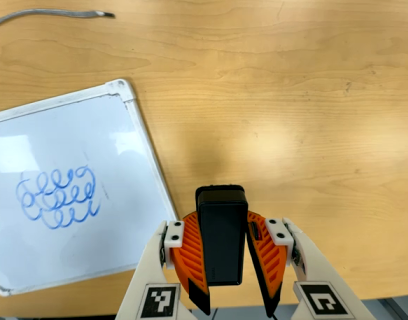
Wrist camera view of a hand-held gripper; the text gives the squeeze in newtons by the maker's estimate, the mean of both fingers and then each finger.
{"total": 10.5, "left": 9.1, "right": 12.0}